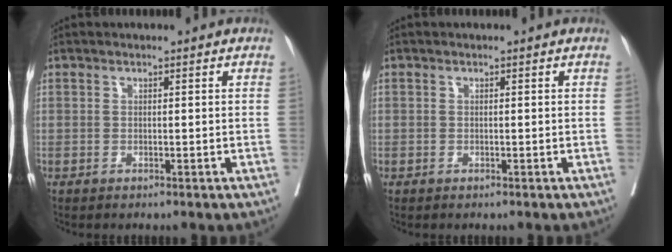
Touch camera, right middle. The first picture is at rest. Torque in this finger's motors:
{"motor_torque": [1.17, -0.96, -0.04, -0.21]}